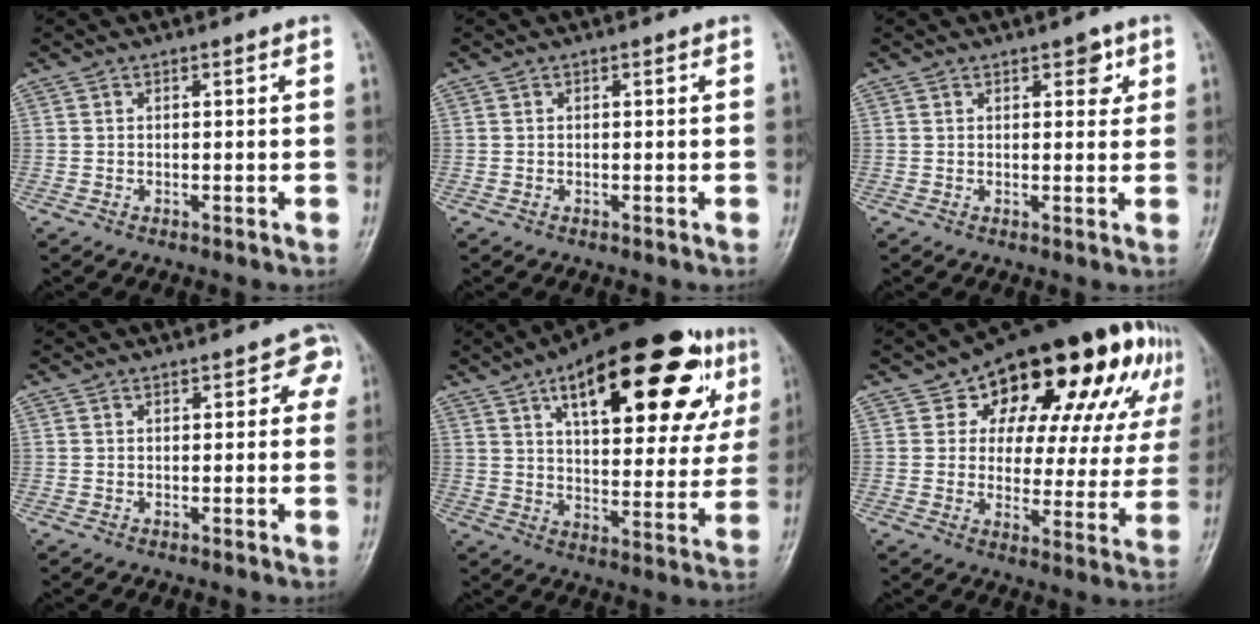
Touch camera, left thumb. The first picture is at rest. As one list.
[{"total": 0.0}, {"total": 3.3, "force": [1.6, 1.8, 2.2], "torque": [-0.006, -0.003, 0.016]}, {"total": 2.8, "force": [1.3, 1.8, 1.5], "torque": [0.013, 0.002, 0.008]}, {"total": 29.4, "force": [13.3, 12.1, 23.2], "torque": [-0.305, 0.003, 0.193]}, {"total": 25.4, "force": [12.8, 13.4, 17.4], "torque": [-0.197, 0.003, 0.175]}]